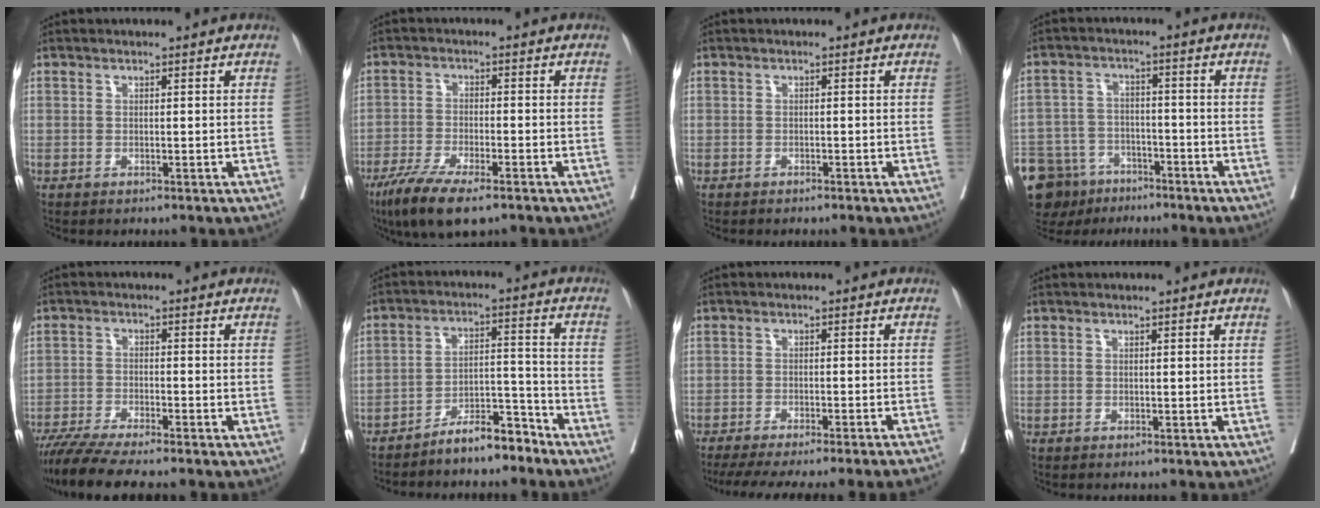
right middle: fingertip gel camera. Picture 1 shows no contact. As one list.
[{"total": 9.8, "force": [-6.8, 2.1, 6.7], "torque": [-0.114, -0.019, -0.111]}, {"total": 2.8, "force": [-2.7, 0.7, 0.2], "torque": [-0.001, -0.004, -0.038]}, {"total": 13.4, "force": [-9.7, 8.2, 4.2], "torque": [-0.095, 0.011, -0.153]}, {"total": 10.1, "force": [-8.6, 0.5, 5.1], "torque": [-0.076, -0.021, -0.140]}, {"total": 6.9, "force": [-6.0, 1.5, 2.9], "torque": [-0.045, 0.017, -0.107]}, {"total": 18.6, "force": [-16.7, -1.0, 8.1], "torque": [-0.095, -0.043, -0.223]}, {"total": 0.0}]